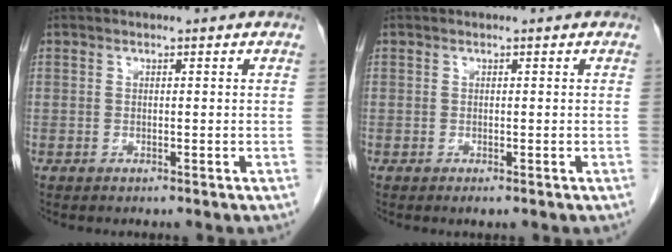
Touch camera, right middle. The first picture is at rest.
{"total": 0.7, "force": [-0.4, 0.2, 0.5], "torque": [-0.008, -0.002, -0.004]}